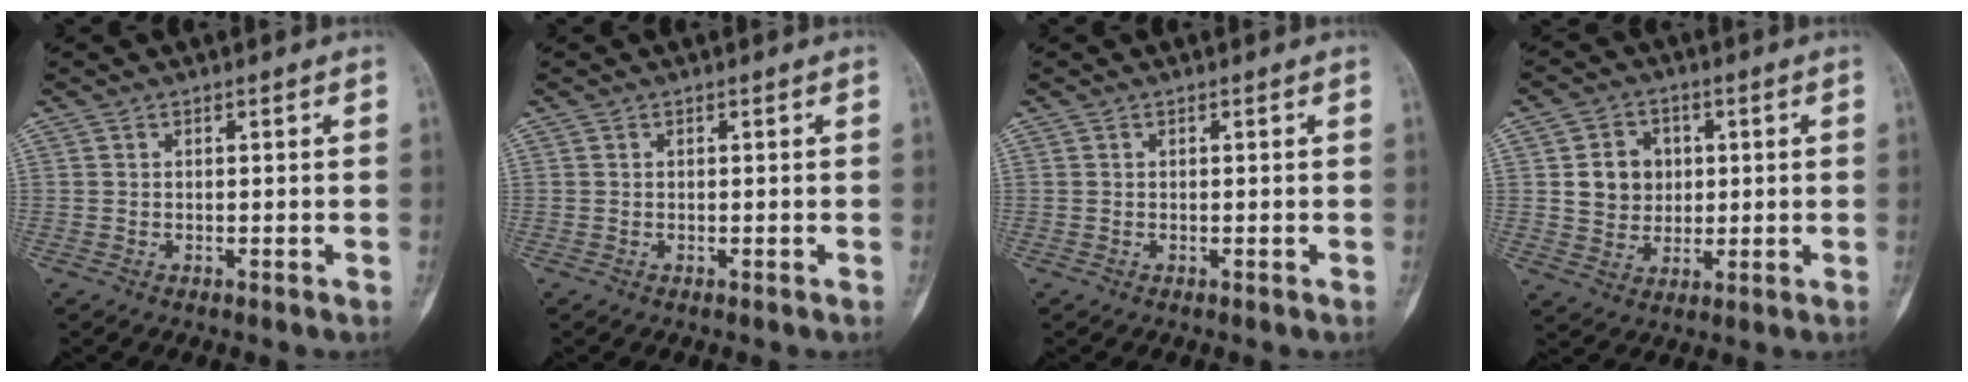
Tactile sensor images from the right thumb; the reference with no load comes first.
{"total": 0.0}
{"total": 0.0}
{"total": 7.9, "force": [1.3, 6.9, 3.6], "torque": [-0.025, -0.003, 0.025]}